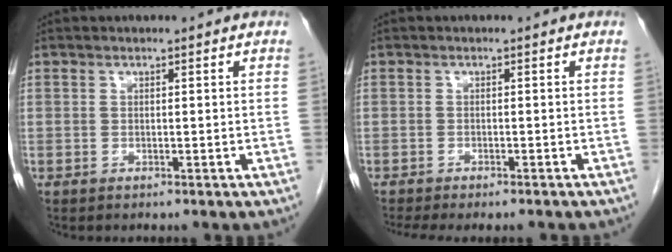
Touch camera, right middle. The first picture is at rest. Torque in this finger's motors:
{"motor_torque": [0.83, -0.72, 0.10, 0.06]}